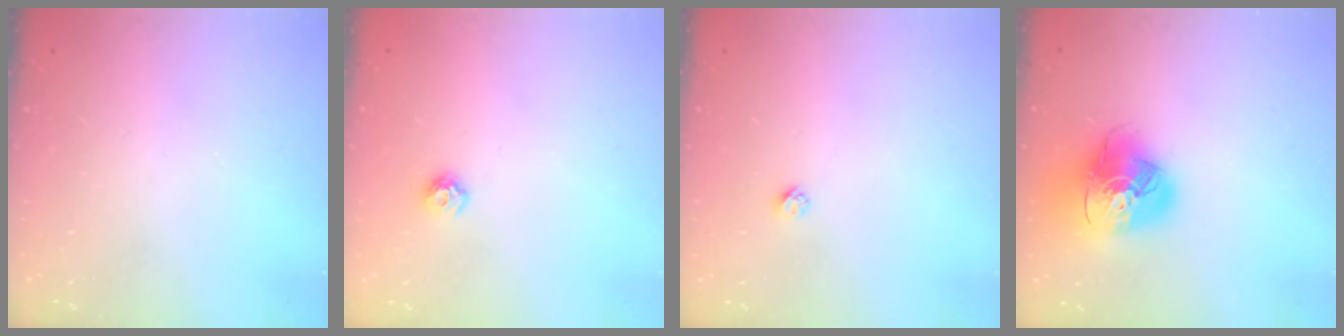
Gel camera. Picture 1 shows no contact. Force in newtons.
{"total": 6.1, "press": 6.1, "slide": 0.8}
{"total": 2.3, "press": 2.3, "slide": 0.2}
{"total": 15.6, "press": 15.5, "slide": 1.6}